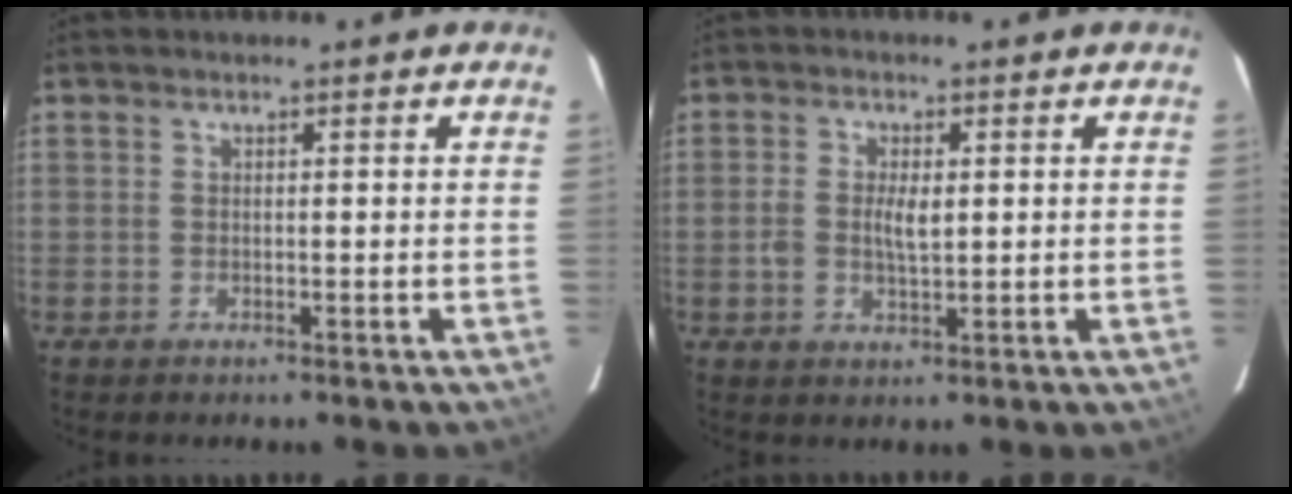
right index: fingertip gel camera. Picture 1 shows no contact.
{"total": 4.2, "force": [0.0, 2.0, 3.7], "torque": [-0.073, 0.001, -0.002]}